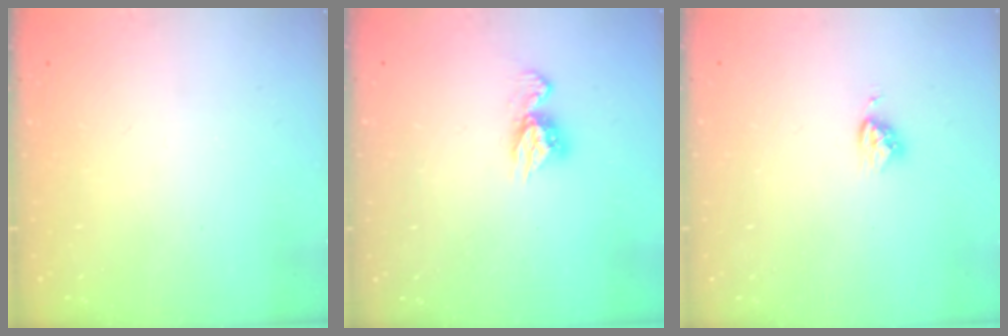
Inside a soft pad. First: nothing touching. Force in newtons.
{"total": 7.8, "press": 7.8, "slide": 0.6}
{"total": 3.9, "press": 3.8, "slide": 0.4}